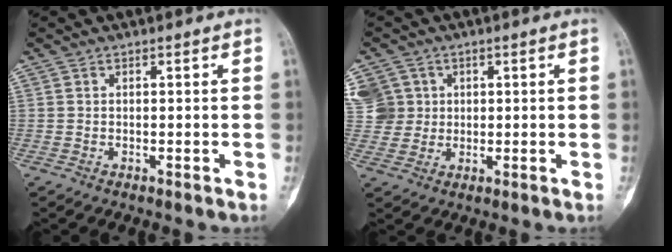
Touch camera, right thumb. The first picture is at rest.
{"total": 7.8, "force": [2.3, 7.3, 1.6], "torque": [-0.012, 0.011, 0.052]}